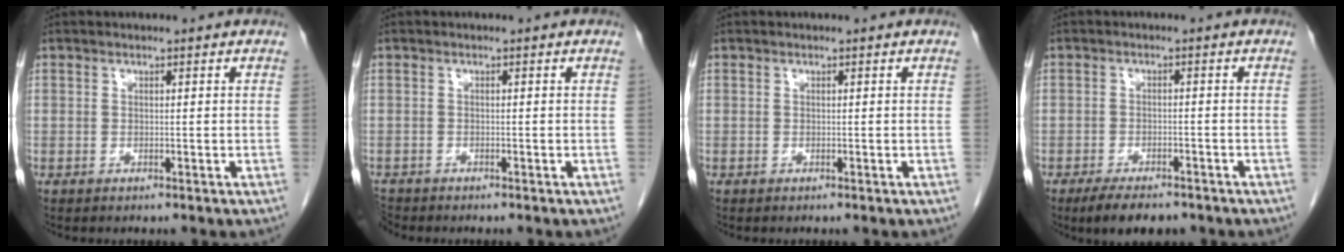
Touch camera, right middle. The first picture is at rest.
{"total": 1.9, "force": [-1.8, 0.5, 0.0], "torque": [-0.004, -0.007, -0.033]}
{"total": 0.0}
{"total": 6.1, "force": [-4.7, 2.2, 3.2], "torque": [-0.051, -0.006, -0.072]}